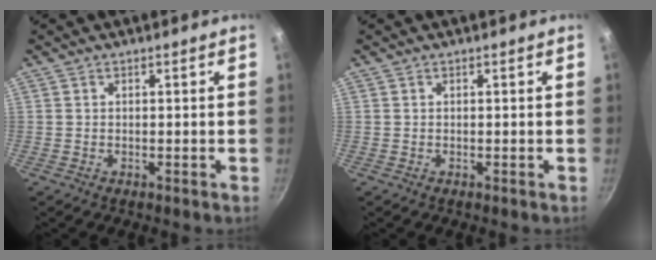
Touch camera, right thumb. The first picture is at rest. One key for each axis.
{"total": 0.0}